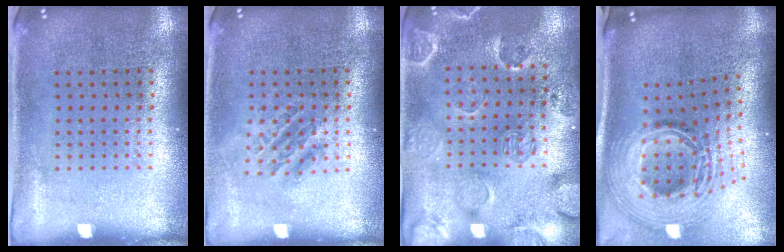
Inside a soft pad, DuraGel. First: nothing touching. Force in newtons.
{"total": 1.1, "press": 1.0, "slide": 0.5}
{"total": 2.4, "press": 2.1, "slide": 1.3}
{"total": 2.9, "press": 2.0, "slide": 2.0}